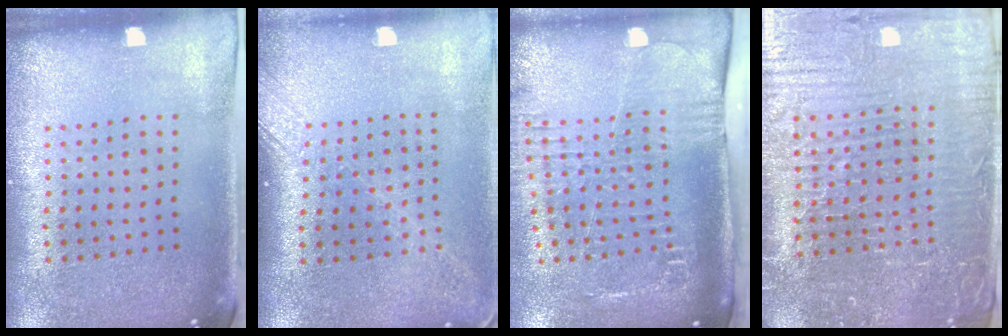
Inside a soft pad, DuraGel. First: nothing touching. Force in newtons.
{"total": 2.1, "press": 1.6, "slide": 1.4}
{"total": 2.6, "press": 2.1, "slide": 1.6}
{"total": 5.4, "press": 5.1, "slide": 1.9}